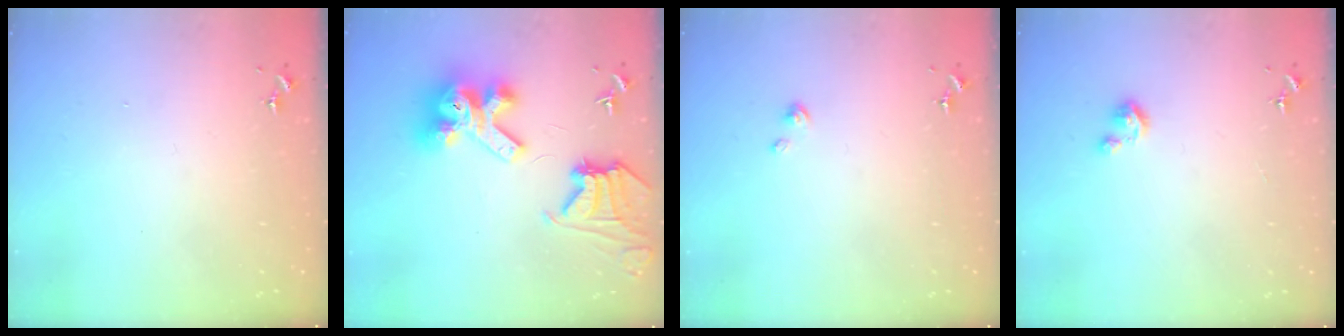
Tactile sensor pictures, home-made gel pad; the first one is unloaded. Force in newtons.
{"total": 16.3, "press": 16.2, "slide": 2.3}
{"total": 2.9, "press": 2.9, "slide": 0.2}
{"total": 2.5, "press": 2.5, "slide": 0.3}